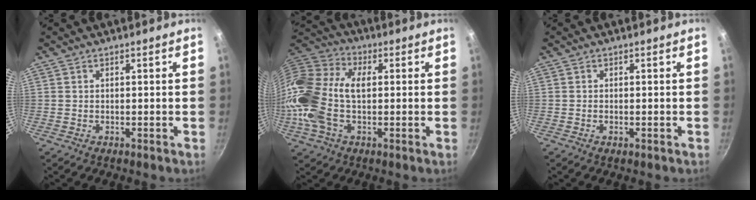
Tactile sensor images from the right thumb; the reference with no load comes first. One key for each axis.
{"total": 18.4, "fx": -0.3, "fy": 11.2, "fz": 14.6, "tx": -0.292, "ty": 0.028, "tz": -0.023}
{"total": 0.7, "fx": -0.3, "fy": 0.3, "fz": 0.6, "tx": -0.012, "ty": 0.001, "tz": -0.005}